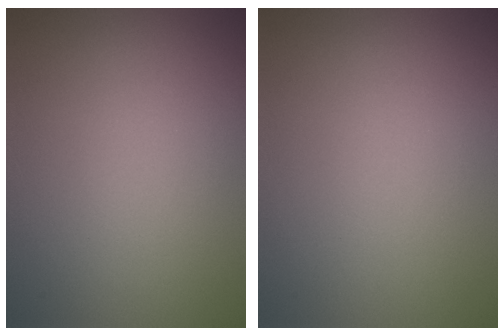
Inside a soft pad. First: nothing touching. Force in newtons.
{"total": 0.0}